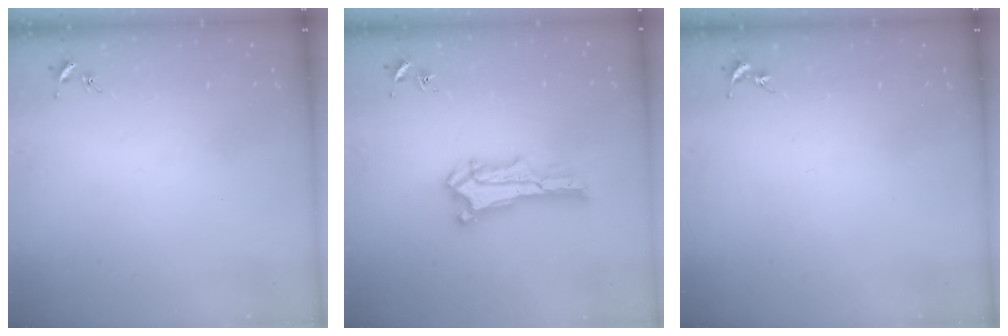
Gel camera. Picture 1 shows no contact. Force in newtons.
{"total": 1.5, "press": 1.5, "slide": 0.2}
{"total": 0.0}